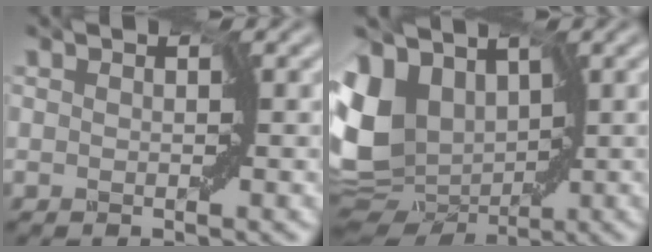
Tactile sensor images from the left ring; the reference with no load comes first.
{"total": 11.2, "force": [1.6, 8.7, 6.9], "torque": [-0.171, -0.010, 0.067]}